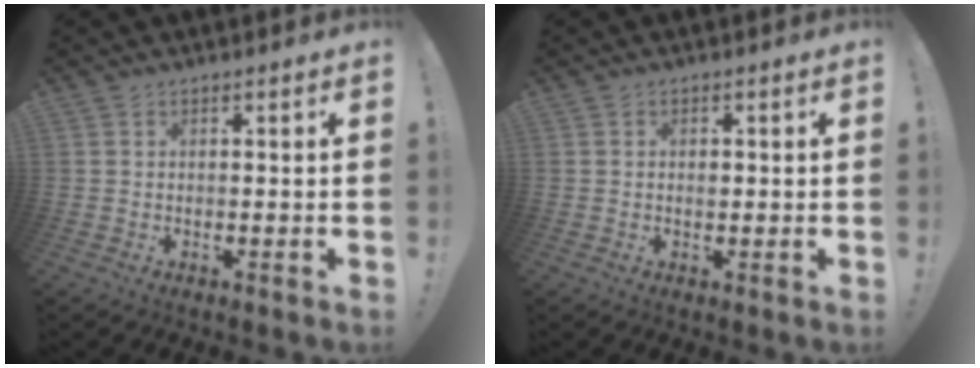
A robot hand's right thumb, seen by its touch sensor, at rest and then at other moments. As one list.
[{"total": 1.1, "force": [-0.3, 0.9, 0.6], "torque": [-0.004, 0.000, -0.007]}]